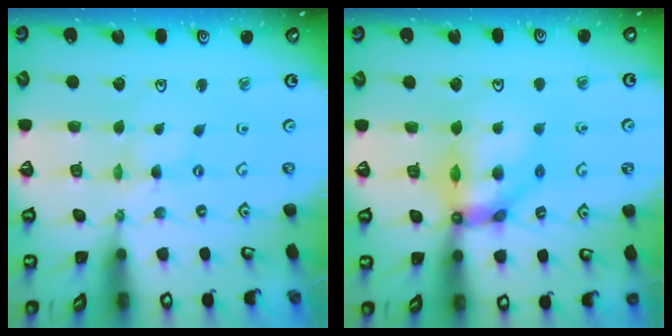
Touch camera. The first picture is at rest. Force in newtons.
{"total": 10.9, "press": 10.8, "slide": 1.2}